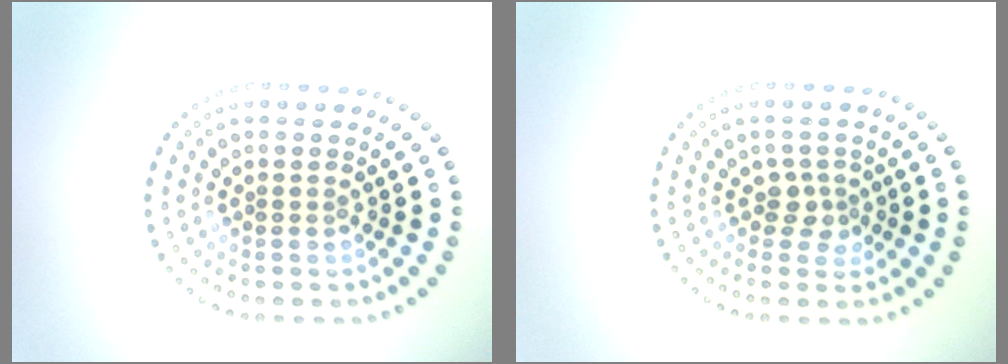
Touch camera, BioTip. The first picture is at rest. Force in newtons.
{"total": 1.7, "press": 1.3, "slide": 1.1}